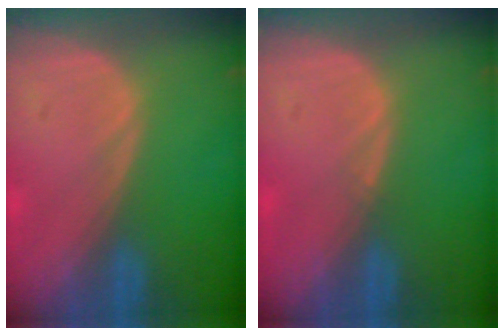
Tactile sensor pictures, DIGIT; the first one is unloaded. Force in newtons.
{"total": 0.6, "press": 0.5, "slide": 0.4}